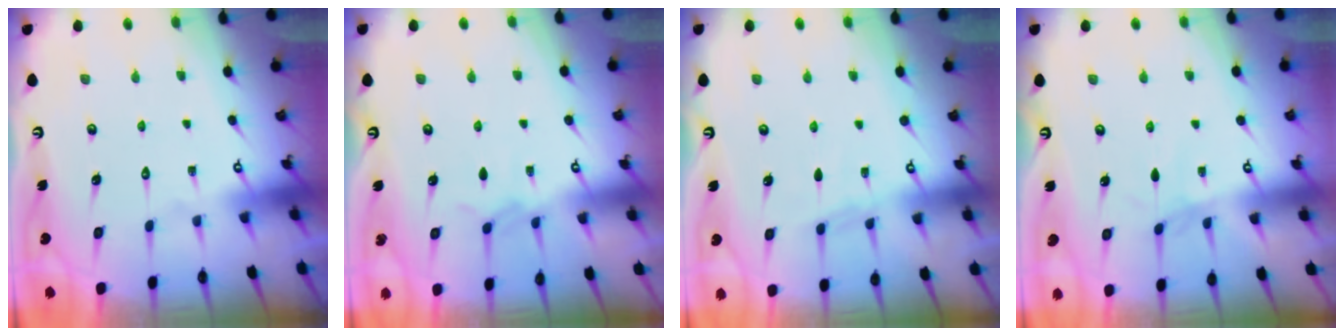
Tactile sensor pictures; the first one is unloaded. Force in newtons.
{"total": 3.9, "press": 3.9, "slide": 0.7}
{"total": 3.1, "press": 3.1, "slide": 0.4}
{"total": 0.6, "press": 0.6, "slide": 0.3}